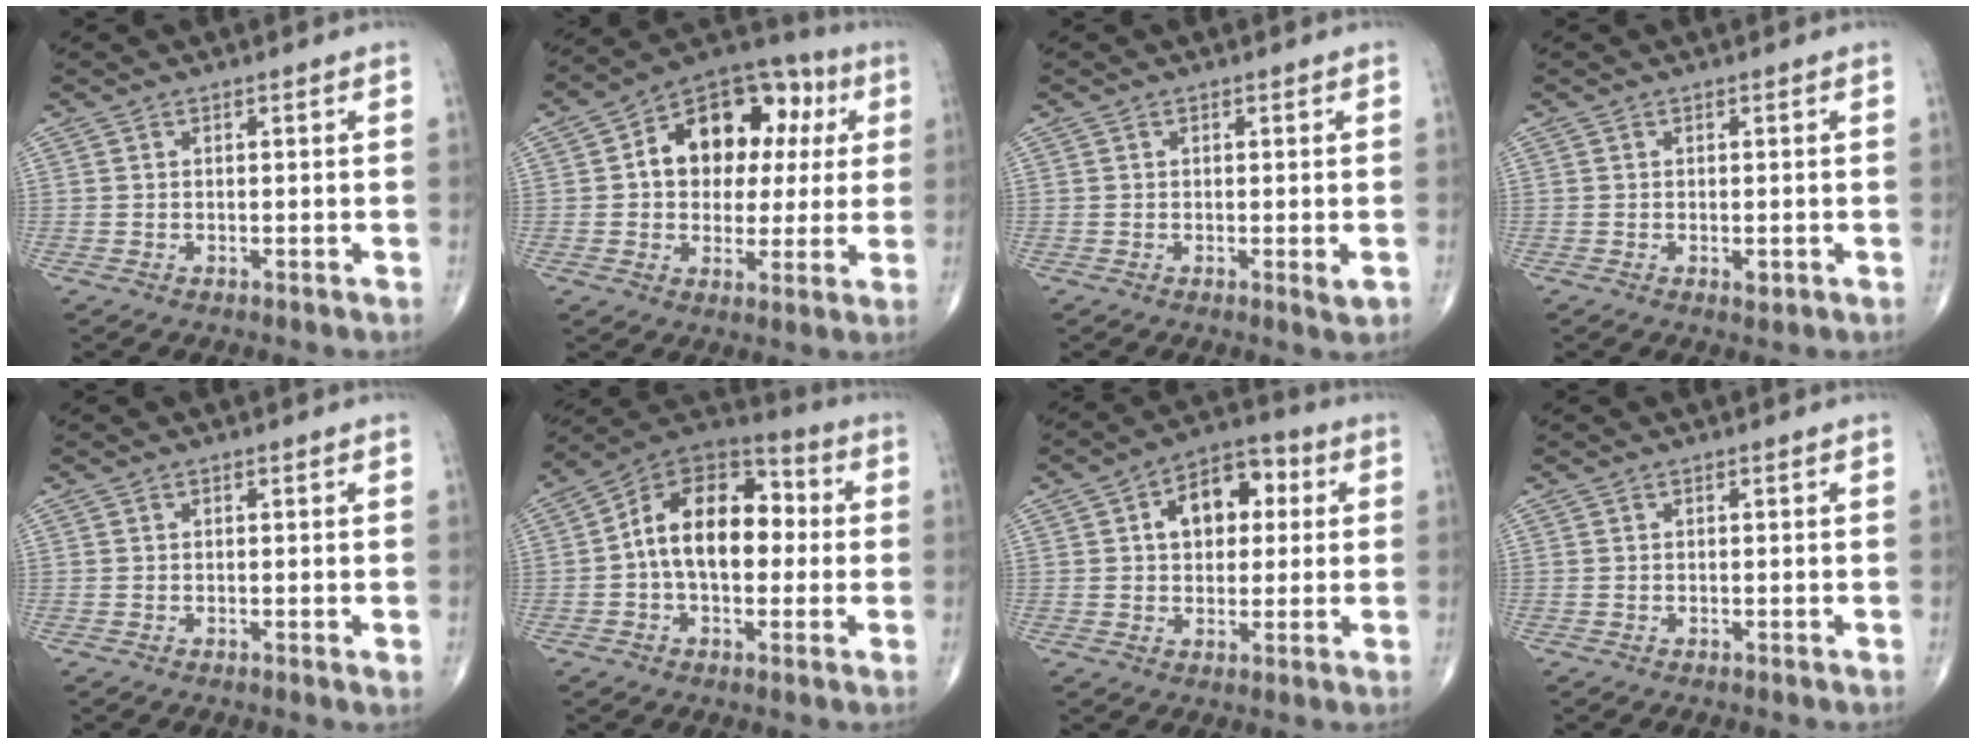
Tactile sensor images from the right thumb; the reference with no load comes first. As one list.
[{"total": 18.1, "force": [3.6, 12.7, 12.4], "torque": [-0.119, 0.028, 0.048]}, {"total": 1.7, "force": [-0.3, 0.3, 1.6], "torque": [-0.022, -0.006, -0.005]}, {"total": 1.3, "force": [-0.4, 0.6, 1.1], "torque": [-0.011, -0.002, -0.005]}, {"total": 0.7, "force": [0.1, 0.2, 0.6], "torque": [-0.008, -0.002, 0.000]}, {"total": 16.5, "force": [0.4, 10.4, 12.8], "torque": [-0.174, 0.041, -0.007]}, {"total": 11.5, "force": [2.6, 7.6, 8.3], "torque": [-0.086, 0.020, 0.032]}, {"total": 0.0}]